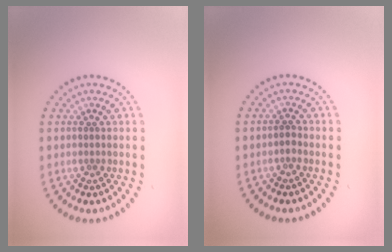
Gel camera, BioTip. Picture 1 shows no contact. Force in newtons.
{"total": 0.7, "press": 0.7, "slide": 0.2}